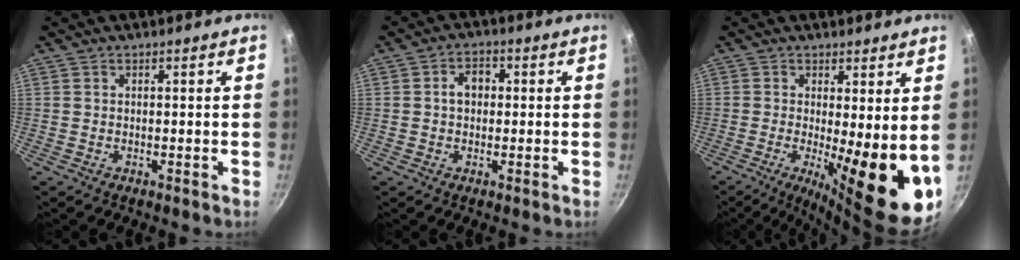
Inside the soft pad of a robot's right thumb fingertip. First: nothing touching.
{"total": 4.2, "force": [0.3, 3.2, 2.7], "torque": [-0.021, 0.012, 0.000]}
{"total": 14.5, "force": [-1.1, 3.7, 14.0], "torque": [-0.173, -0.026, -0.011]}